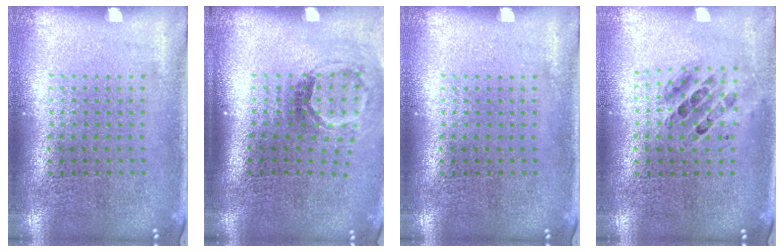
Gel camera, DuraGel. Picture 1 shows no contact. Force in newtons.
{"total": 1.8, "press": 1.1, "slide": 1.4}
{"total": 0.0}
{"total": 0.7, "press": 0.7, "slide": 0.1}